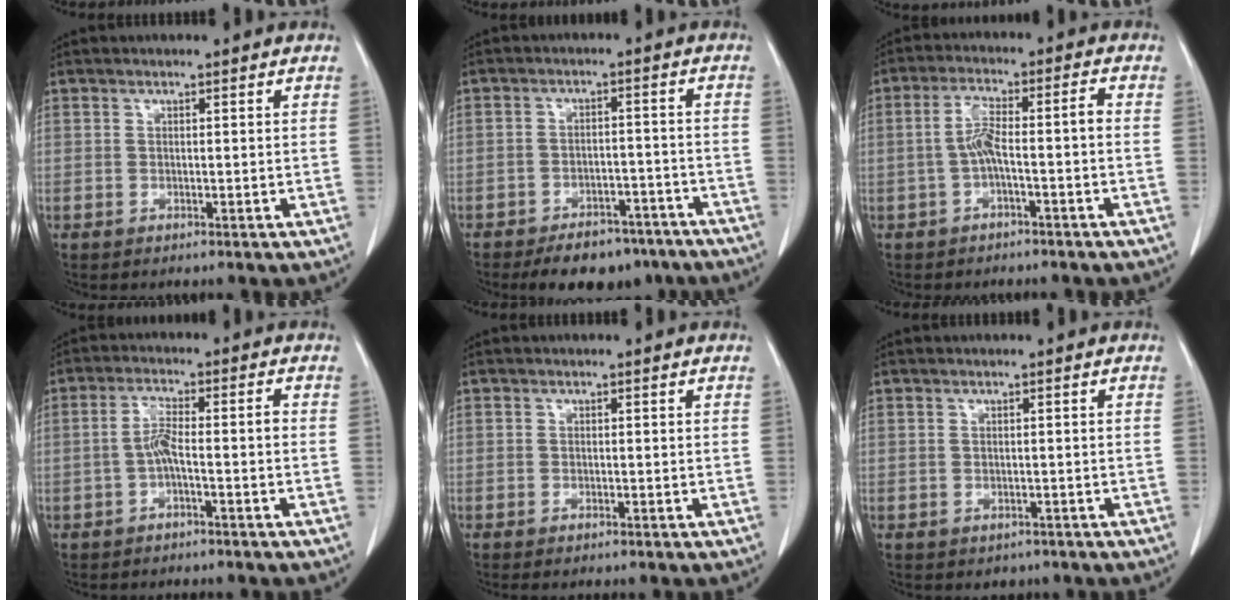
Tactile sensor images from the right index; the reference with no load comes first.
{"total": 9.6, "force": [-7.5, 4.5, 3.9], "torque": [-0.042, 0.013, -0.109]}
{"total": 5.6, "force": [-1.3, 0.7, 5.4], "torque": [-0.109, 0.025, -0.023]}
{"total": 4.0, "force": [-1.3, 0.5, 3.8], "torque": [-0.075, 0.013, -0.025]}
{"total": 0.8, "force": [-0.7, 0.2, 0.3], "torque": [-0.009, -0.001, -0.010]}
{"total": 1.6, "force": [-0.9, 1.2, 0.3], "torque": [-0.004, 0.003, -0.008]}